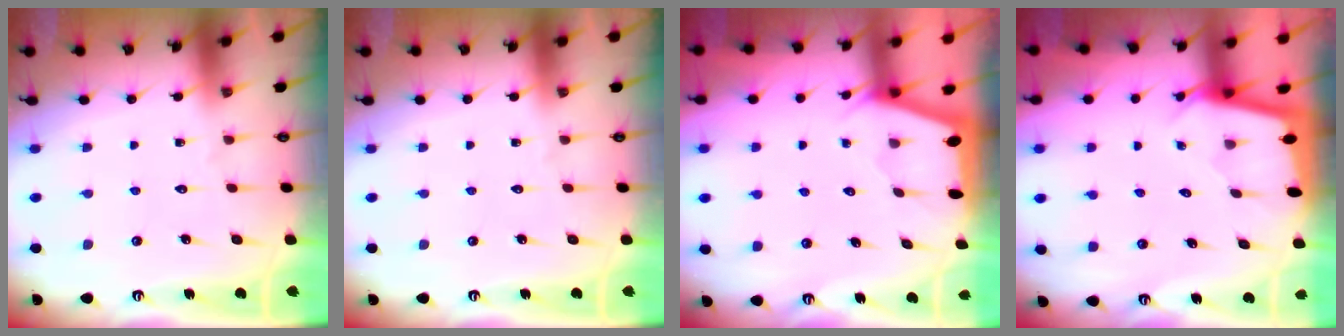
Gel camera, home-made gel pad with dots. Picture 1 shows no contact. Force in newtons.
{"total": 0.0}
{"total": 2.8, "press": 2.8, "slide": 0.1}
{"total": 1.9, "press": 1.9, "slide": 0.1}